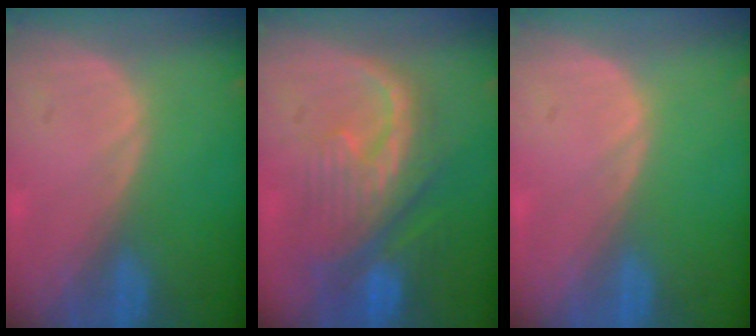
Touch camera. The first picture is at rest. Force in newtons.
{"total": 9.9, "press": 9.2, "slide": 3.7}
{"total": 0.0}